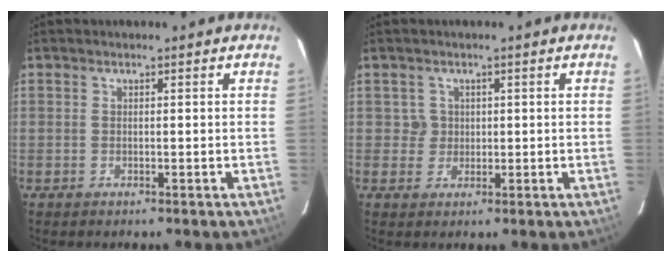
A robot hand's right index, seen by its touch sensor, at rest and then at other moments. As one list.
[{"total": 2.4, "force": [0.4, 2.4, -0.1], "torque": [0.011, 0.012, 0.007]}]